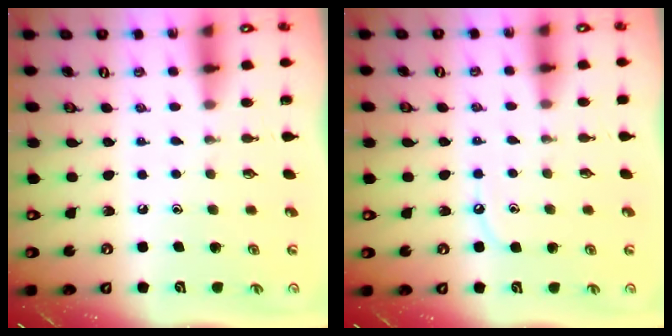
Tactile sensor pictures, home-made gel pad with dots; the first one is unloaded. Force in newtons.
{"total": 5.3, "press": 5.3, "slide": 0.5}